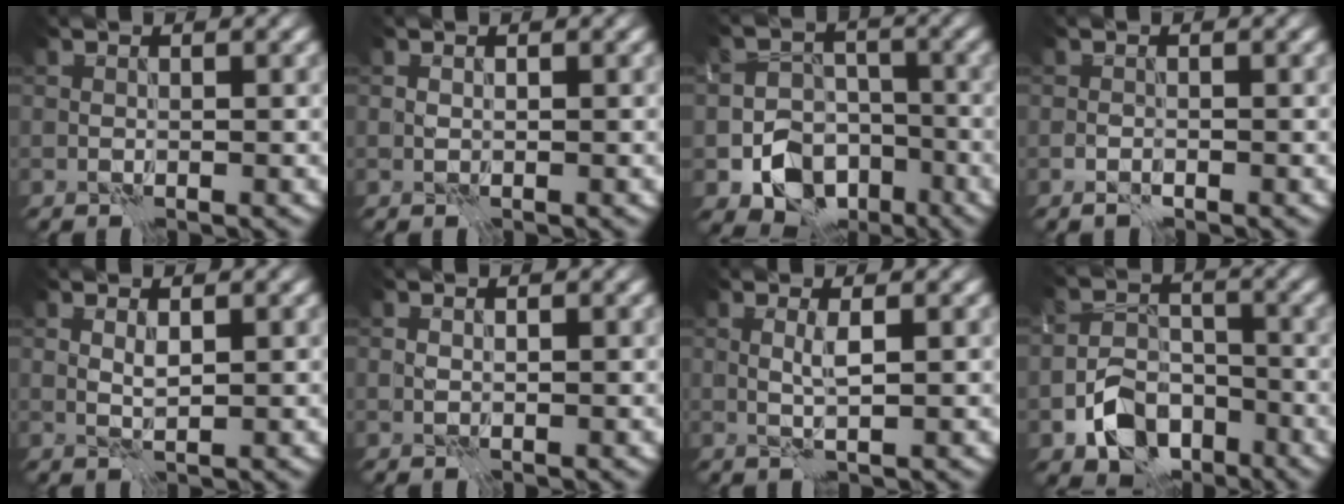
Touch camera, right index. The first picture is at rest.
{"total": 0.0}
{"total": 7.6, "force": [-4.0, 5.6, 3.2], "torque": [-0.026, -0.004, -0.071]}
{"total": 0.7, "force": [-0.6, 0.2, 0.3], "torque": [-0.005, 0.004, -0.012]}
{"total": 0.9, "force": [0.6, 0.1, 0.7], "torque": [-0.018, -0.001, 0.013]}
{"total": 0.0}
{"total": 1.3, "force": [0.5, -0.1, 1.2], "torque": [-0.029, 0.003, 0.007]}
{"total": 5.8, "force": [-3.2, 3.9, 2.8], "torque": [-0.041, -0.006, -0.058]}